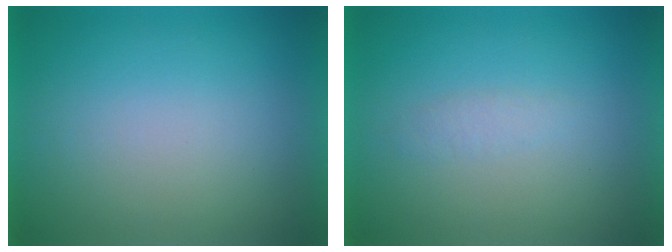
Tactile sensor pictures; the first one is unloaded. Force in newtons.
{"total": 1.3}